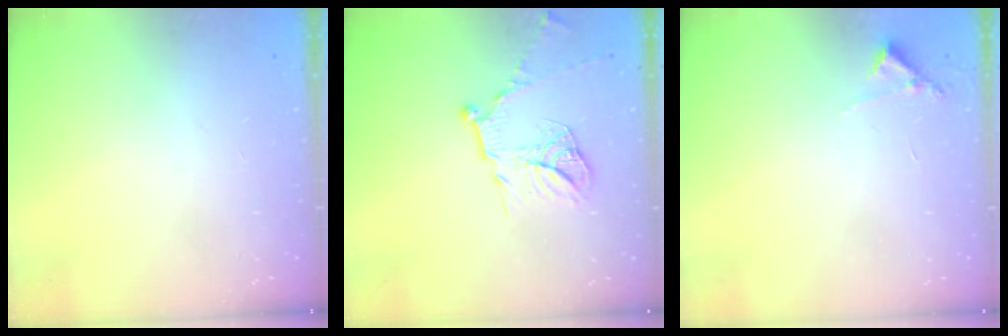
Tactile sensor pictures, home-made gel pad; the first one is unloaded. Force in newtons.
{"total": 13.4, "press": 13.3, "slide": 1.2}
{"total": 4.3, "press": 4.3, "slide": 0.2}